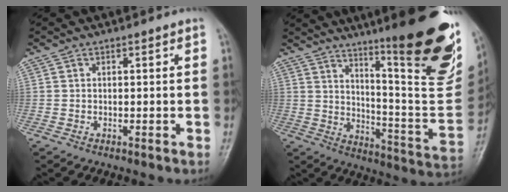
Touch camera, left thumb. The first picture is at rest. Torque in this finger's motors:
{"motor_torque": [2.79, 1.41, 1.36, -1.41, 0.46]}